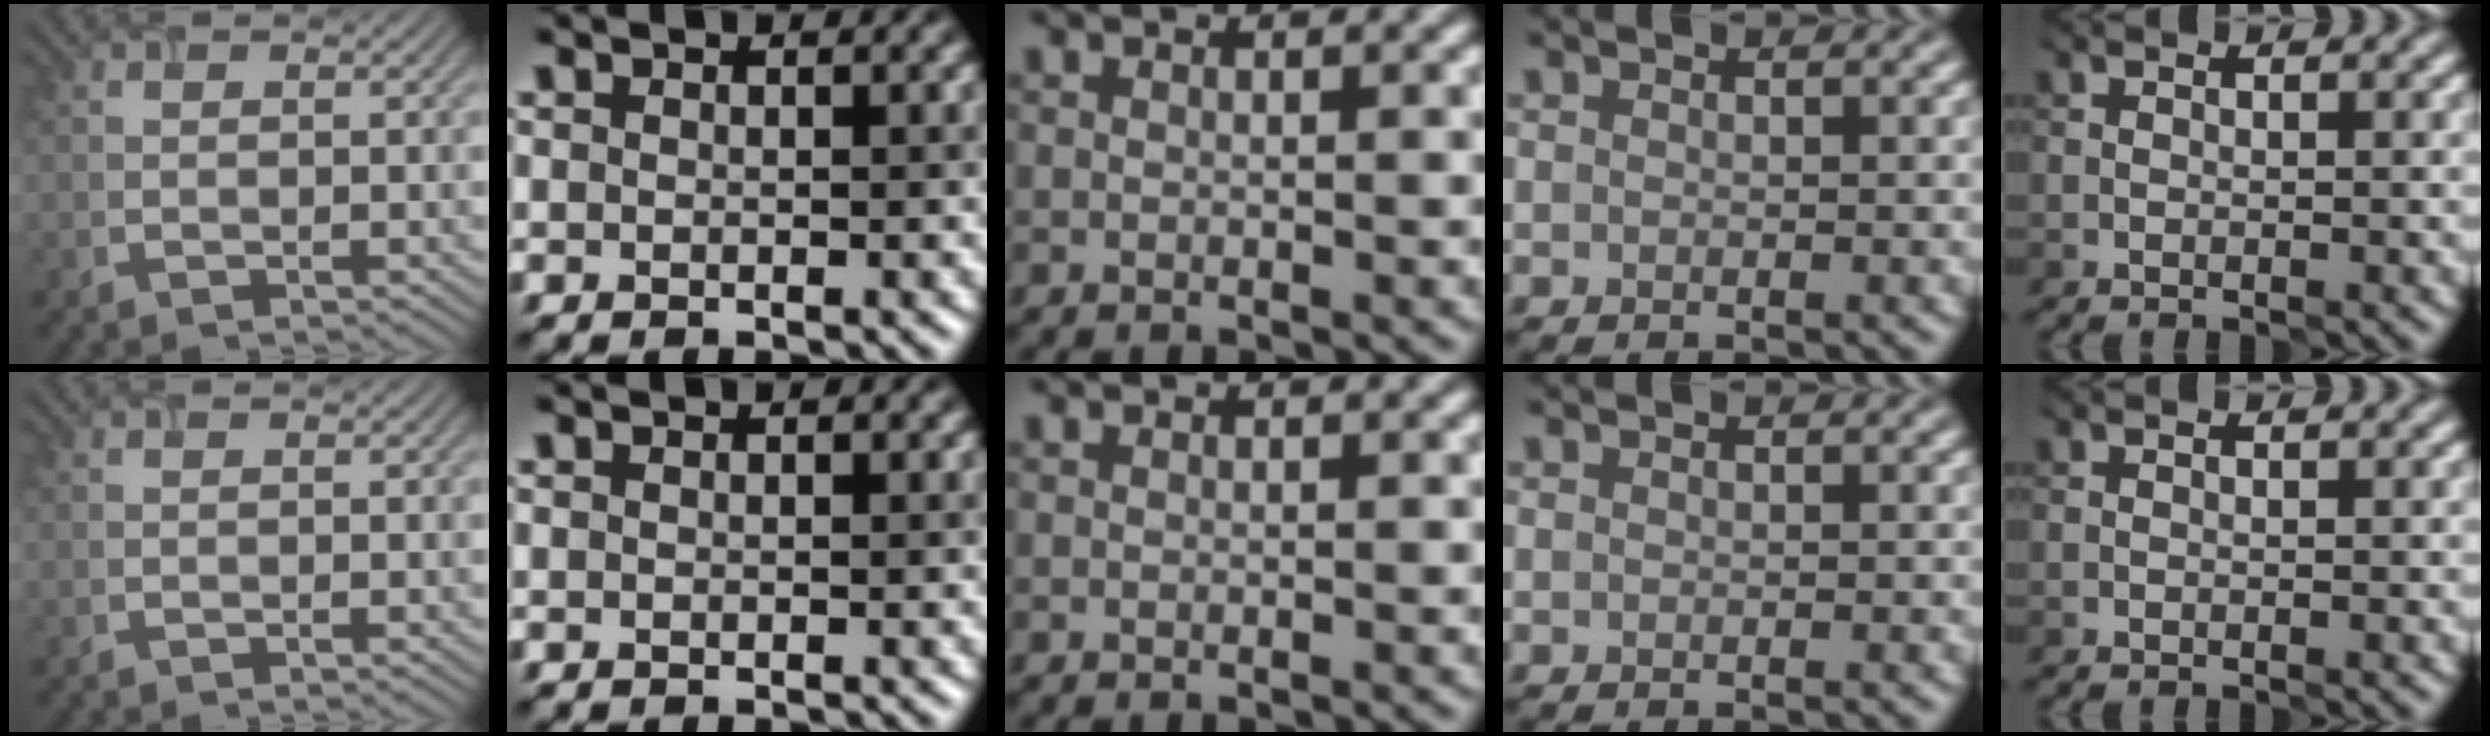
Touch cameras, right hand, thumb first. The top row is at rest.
{}